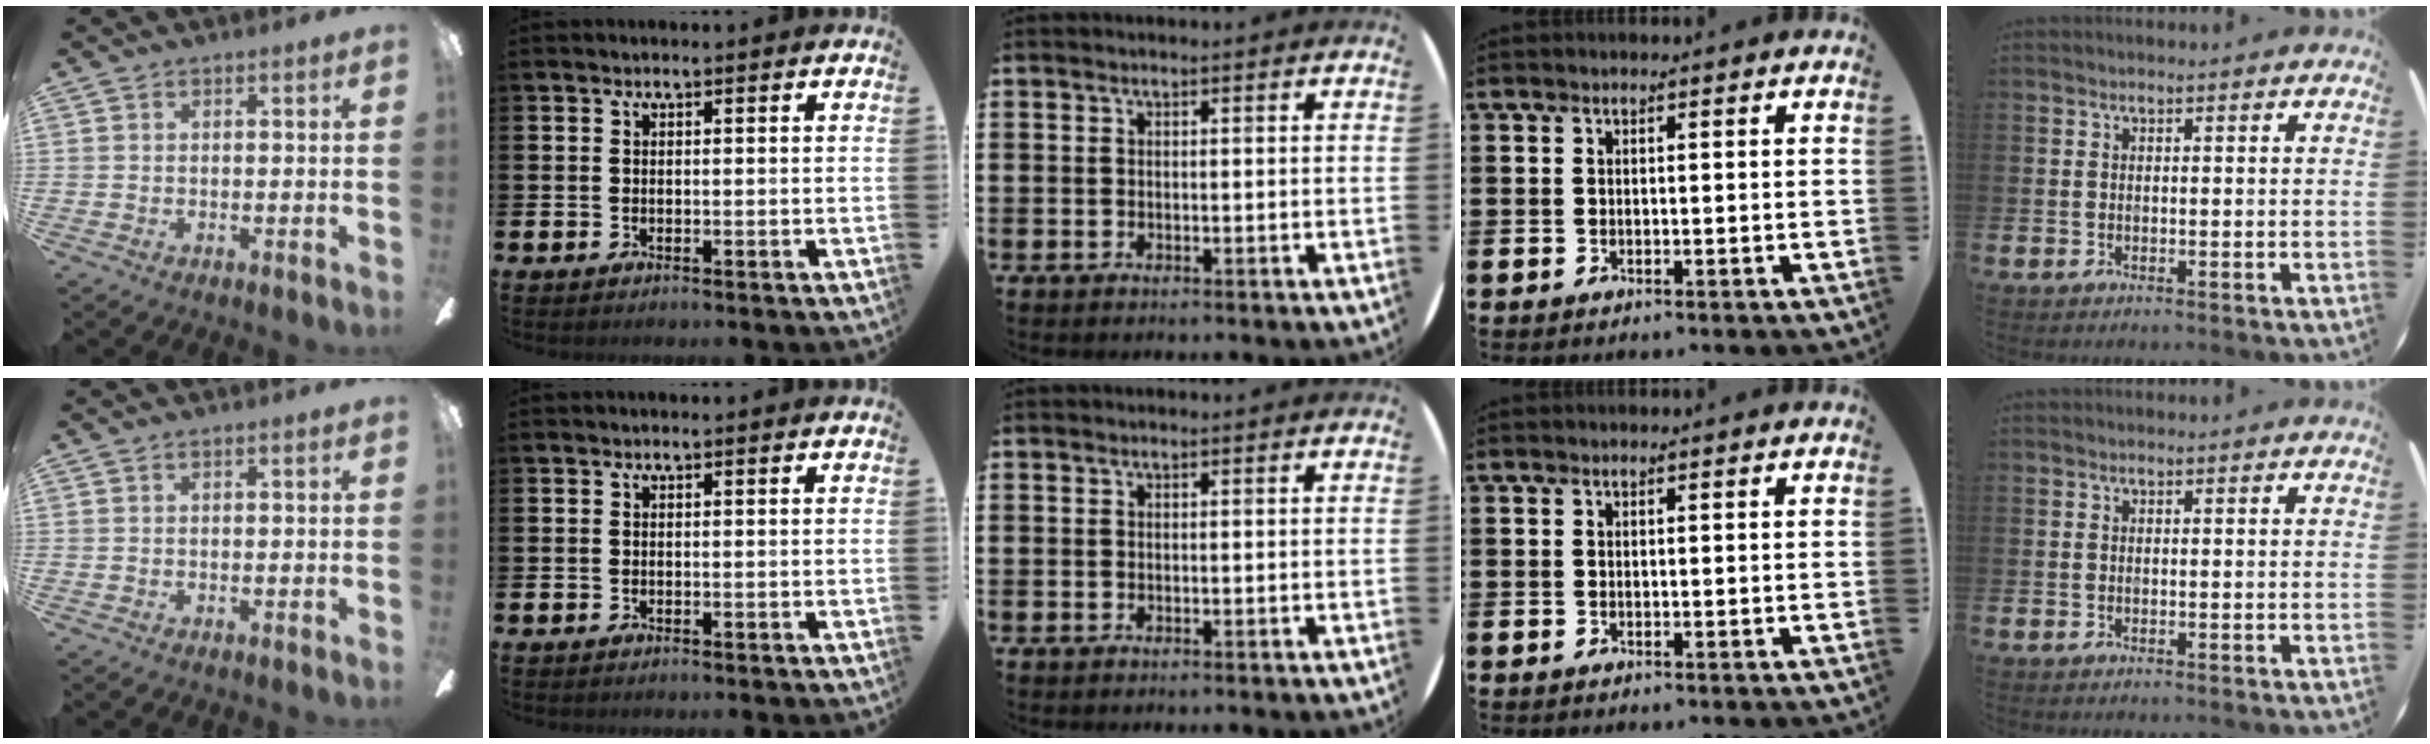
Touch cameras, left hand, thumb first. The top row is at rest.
{}